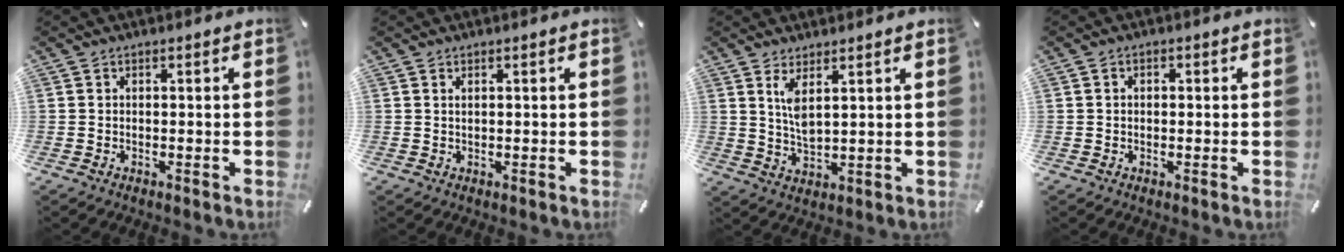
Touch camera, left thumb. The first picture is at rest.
{"total": 0.7, "force": [0.2, 0.2, 0.6], "torque": [-0.012, -0.001, 0.004]}
{"total": 5.3, "force": [2.9, 1.7, 4.1], "torque": [-0.089, -0.016, 0.048]}
{"total": 1.2, "force": [-0.1, 1.1, 0.5], "torque": [-0.010, 0.006, -0.005]}